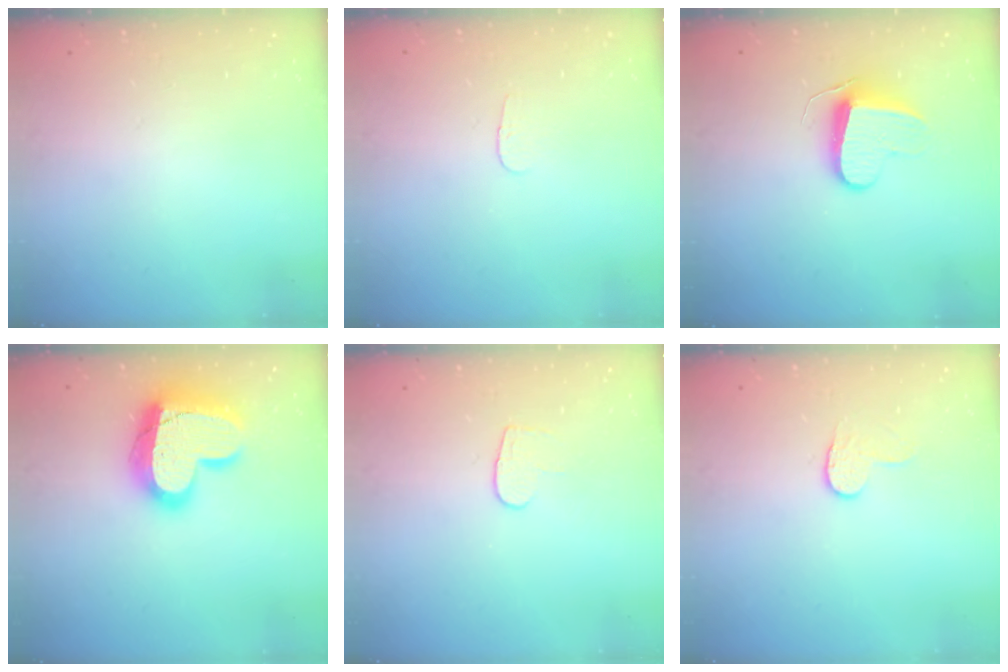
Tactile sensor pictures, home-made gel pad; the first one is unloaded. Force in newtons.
{"total": 2.8, "press": 2.8, "slide": 0.3}
{"total": 9.0, "press": 9.0, "slide": 0.6}
{"total": 21.4, "press": 21.3, "slide": 1.7}
{"total": 5.4, "press": 5.4, "slide": 0.3}
{"total": 4.5, "press": 4.5, "slide": 0.5}